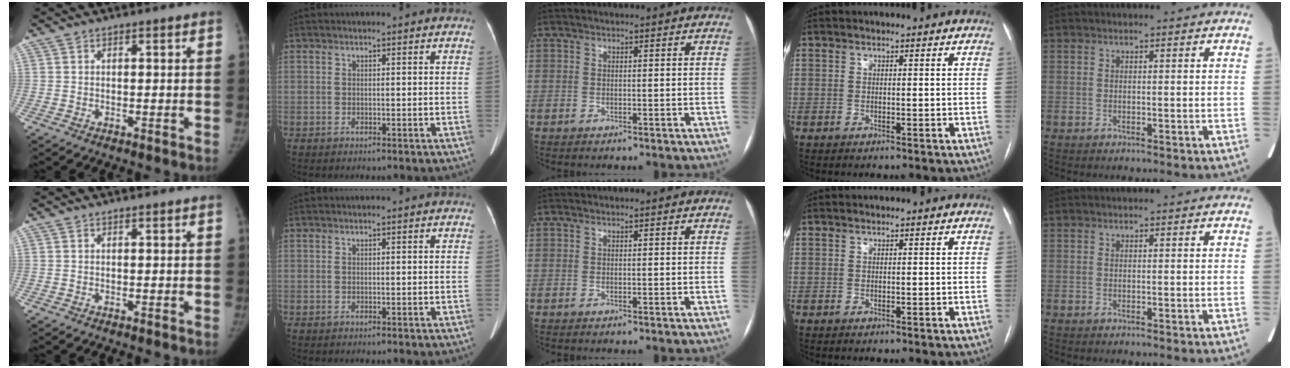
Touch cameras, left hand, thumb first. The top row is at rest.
{}